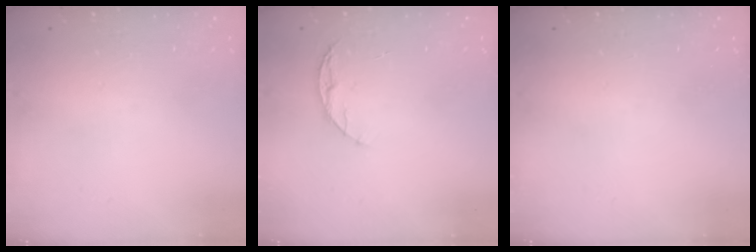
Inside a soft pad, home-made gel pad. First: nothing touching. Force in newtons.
{"total": 6.1, "press": 6.0, "slide": 0.7}
{"total": 0.0}